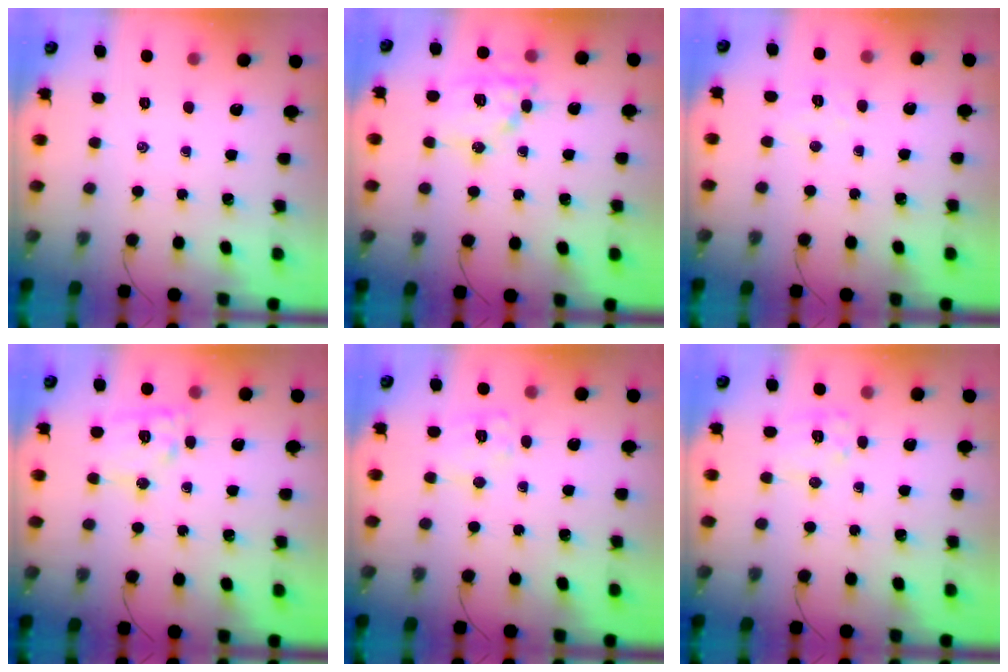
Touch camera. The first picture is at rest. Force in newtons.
{"total": 12.8, "press": 12.8, "slide": 1.4}
{"total": 4.2, "press": 4.1, "slide": 0.8}
{"total": 11.6, "press": 11.5, "slide": 1.2}
{"total": 8.0, "press": 8.0, "slide": 0.6}
{"total": 7.7, "press": 7.7, "slide": 0.4}